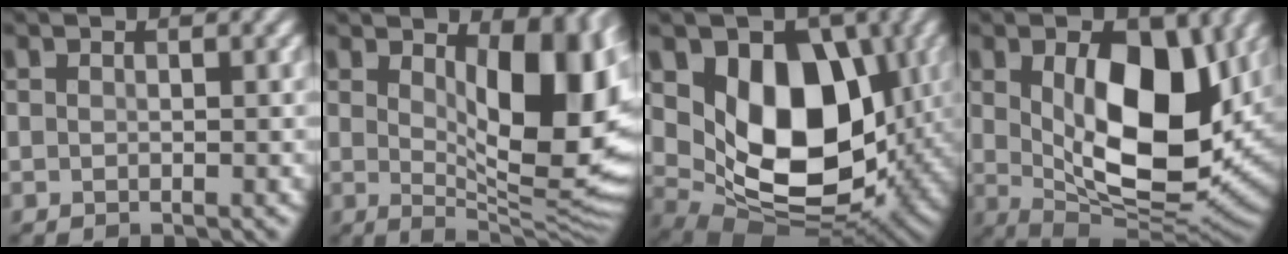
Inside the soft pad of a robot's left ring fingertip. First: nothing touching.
{"total": 11.0, "force": [2.6, 4.7, 9.6], "torque": [-0.111, -0.009, 0.044]}
{"total": 10.8, "force": [1.6, 7.4, 7.7], "torque": [-0.129, -0.021, 0.027]}
{"total": 11.2, "force": [1.8, 5.8, 9.4], "torque": [-0.140, -0.016, 0.039]}